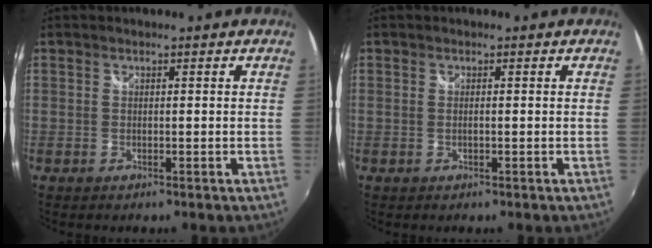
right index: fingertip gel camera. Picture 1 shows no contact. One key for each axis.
{"total": 0.0}